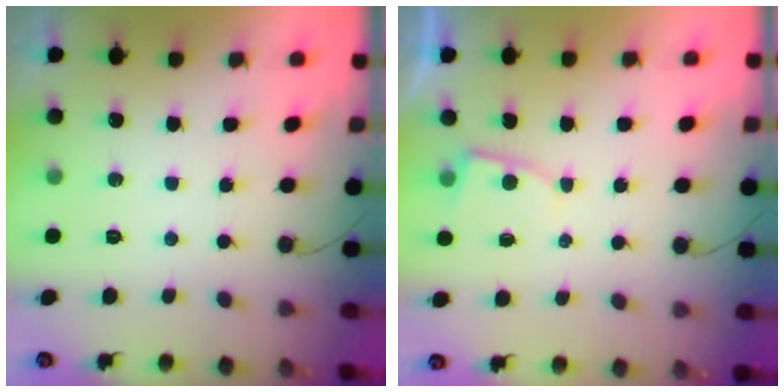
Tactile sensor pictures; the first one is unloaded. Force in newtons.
{"total": 3.6, "press": 3.6, "slide": 0.4}